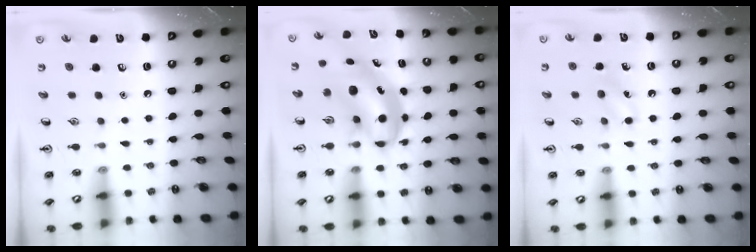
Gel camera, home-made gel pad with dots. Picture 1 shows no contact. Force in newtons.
{"total": 6.4, "press": 6.2, "slide": 1.6}
{"total": 6.0, "press": 5.7, "slide": 1.7}